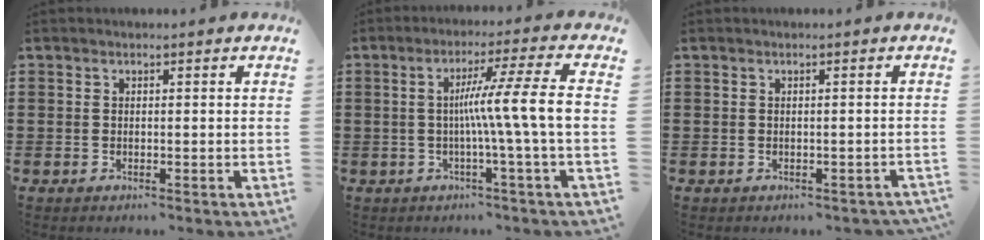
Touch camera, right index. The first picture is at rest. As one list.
[{"total": 9.5, "force": [-0.4, -1.3, 9.4], "torque": [-0.170, -0.006, -0.018]}, {"total": 0.5, "force": [-0.4, 0.3, 0.2], "torque": [-0.007, -0.001, -0.008]}]